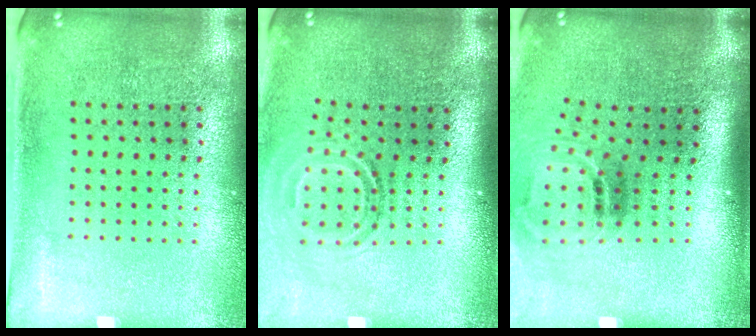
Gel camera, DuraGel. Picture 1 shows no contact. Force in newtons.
{"total": 1.7, "press": 1.1, "slide": 1.3}
{"total": 1.8, "press": 1.1, "slide": 1.4}